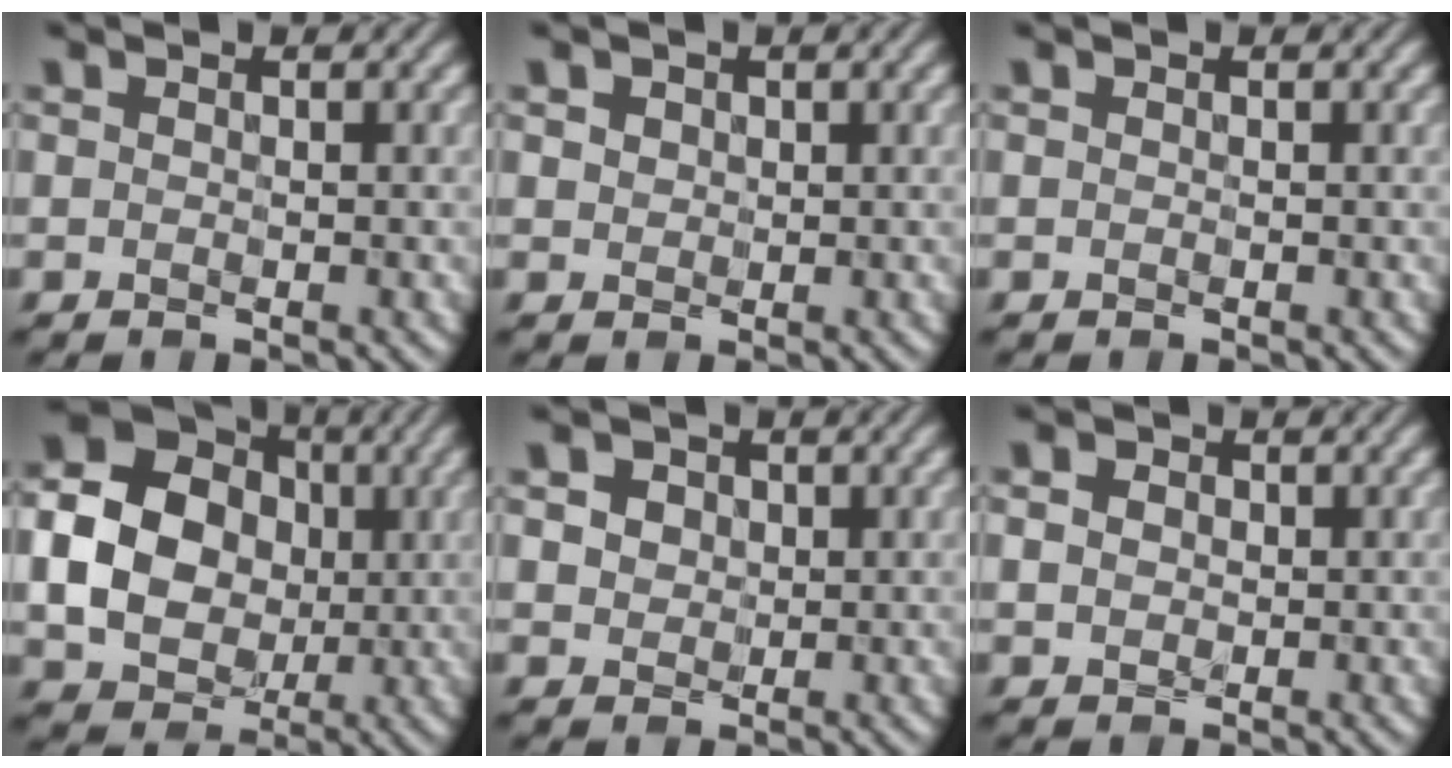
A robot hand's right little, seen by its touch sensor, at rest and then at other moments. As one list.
[{"total": 1.1, "force": [0.5, 1.0, 0.3], "torque": [-0.016, -0.002, 0.020]}, {"total": 0.0}, {"total": 11.9, "force": [0.2, 10.7, 5.3], "torque": [-0.125, 0.014, -0.001]}, {"total": 3.3, "force": [1.3, 2.6, 1.5], "torque": [-0.058, 0.005, 0.028]}, {"total": 1.6, "force": [0.4, 1.4, 0.6], "torque": [-0.022, 0.005, 0.006]}]